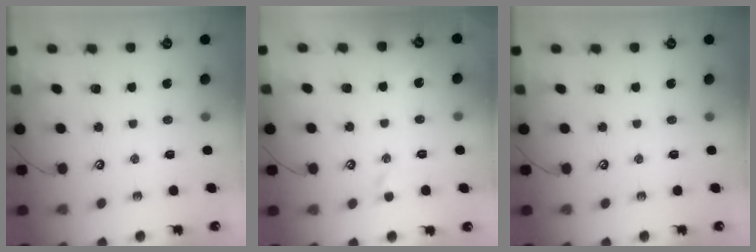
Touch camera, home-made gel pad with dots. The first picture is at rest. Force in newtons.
{"total": 0.9, "press": 0.9, "slide": 0.1}
{"total": 0.0}